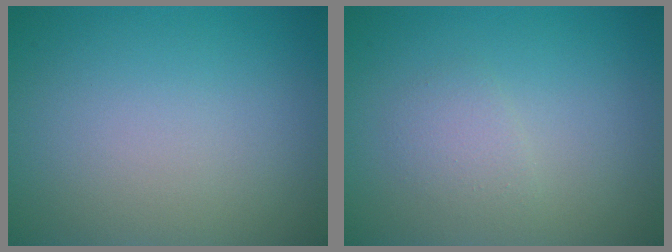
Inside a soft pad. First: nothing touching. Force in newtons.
{"total": 1.4, "press": 1.4, "slide": 0.1}